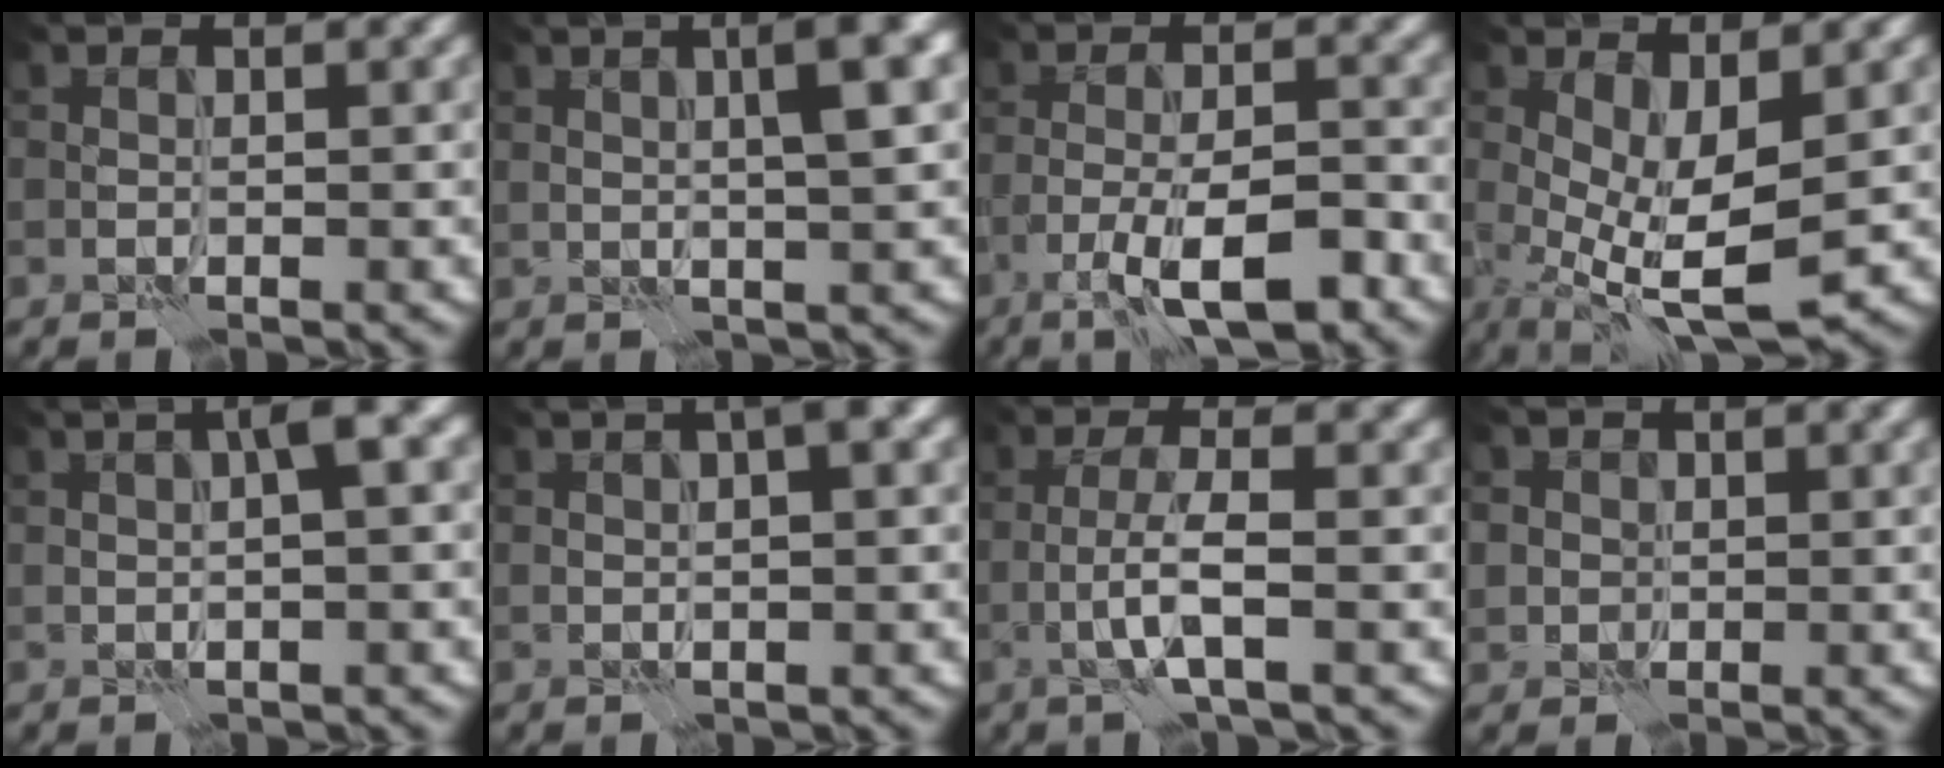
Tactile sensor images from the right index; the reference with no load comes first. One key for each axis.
{"total": 4.9, "fx": 1.6, "fy": 0.8, "fz": 4.6, "tx": -0.067, "ty": 0.015, "tz": 0.024}
{"total": 6.7, "fx": -3.7, "fy": 1.7, "fz": 5.3, "tx": -0.093, "ty": 0.002, "tz": -0.066}
{"total": 7.6, "fx": -0.9, "fy": 2.5, "fz": 7.2, "tx": -0.135, "ty": -0.009, "tz": -0.015}
{"total": 3.4, "fx": 0.8, "fy": 0.5, "fz": 3.3, "tx": -0.057, "ty": 0.016, "tz": 0.012}
{"total": 2.5, "fx": 0.7, "fy": 0.5, "fz": 2.4, "tx": -0.040, "ty": 0.010, "tz": 0.011}
{"total": 3.1, "fx": -1.1, "fy": 0.3, "fz": 2.9, "tx": -0.058, "ty": 0.009, "tz": -0.028}
{"total": 2.9, "fx": 0.9, "fy": 2.7, "fz": 0.8, "tx": -0.004, "ty": 0.009, "tz": 0.009}